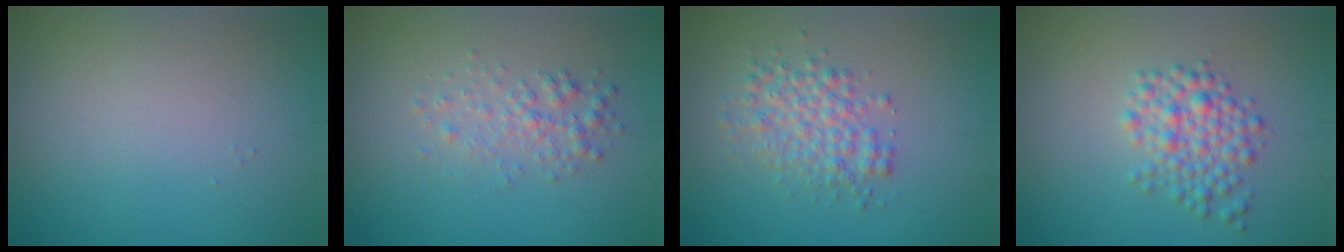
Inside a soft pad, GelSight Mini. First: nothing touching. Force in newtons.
{"total": 2.1, "press": 2.1, "slide": 0.0}
{"total": 3.5, "press": 3.5, "slide": 0.1}
{"total": 3.4, "press": 3.4, "slide": 0.1}